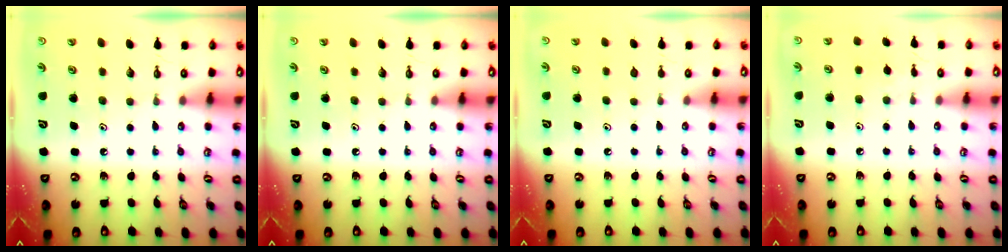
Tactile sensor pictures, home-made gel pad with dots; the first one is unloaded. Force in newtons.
{"total": 0.0}
{"total": 0.6, "press": 0.6, "slide": 0.2}
{"total": 3.8, "press": 3.7, "slide": 0.4}